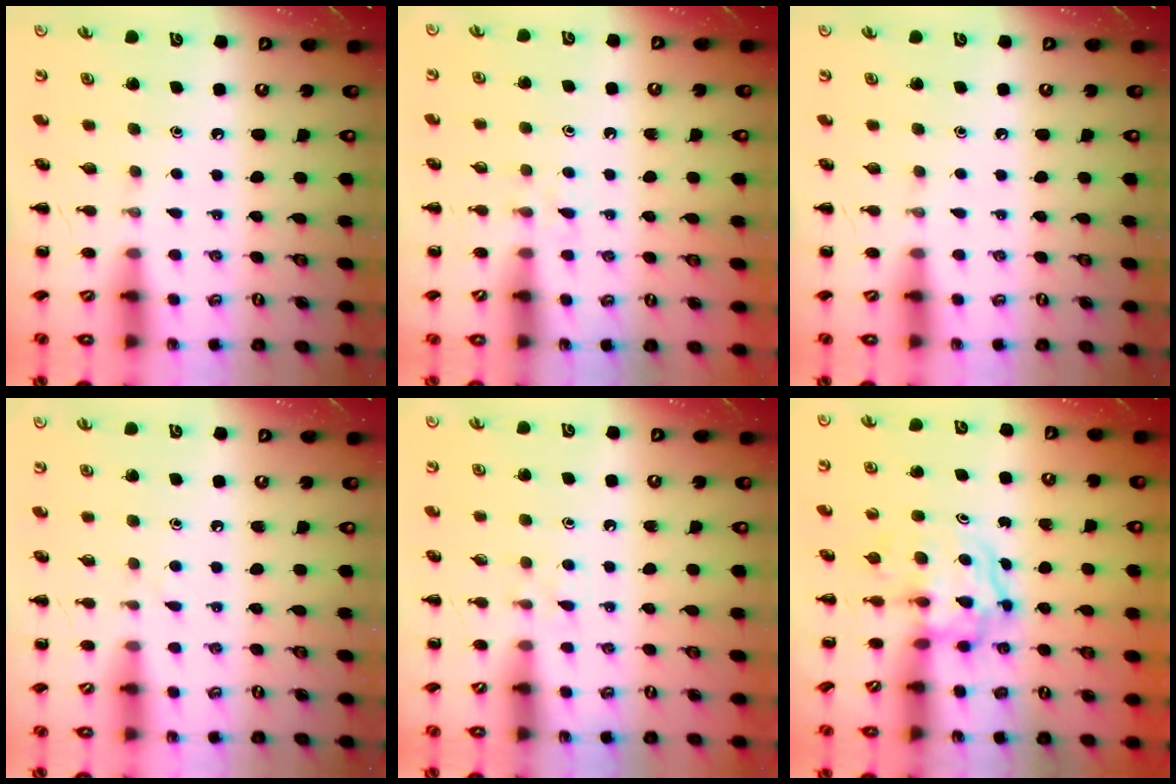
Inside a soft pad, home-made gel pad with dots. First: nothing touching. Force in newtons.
{"total": 3.0, "press": 2.7, "slide": 1.2}
{"total": 0.0}
{"total": 2.9, "press": 2.7, "slide": 1.0}
{"total": 4.8, "press": 4.5, "slide": 1.7}
{"total": 3.7, "press": 3.7, "slide": 0.4}